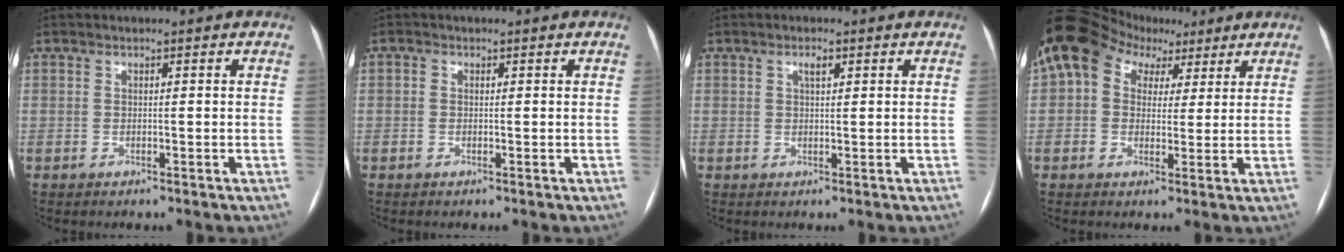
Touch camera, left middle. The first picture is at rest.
{"total": 2.5, "force": [-1.7, -1.5, -1.1], "torque": [0.019, -0.013, -0.025]}
{"total": 1.6, "force": [0.8, 0.5, 1.3], "torque": [-0.024, 0.003, 0.012]}
{"total": 8.0, "force": [3.5, 6.1, 3.9], "torque": [-0.066, 0.049, 0.066]}